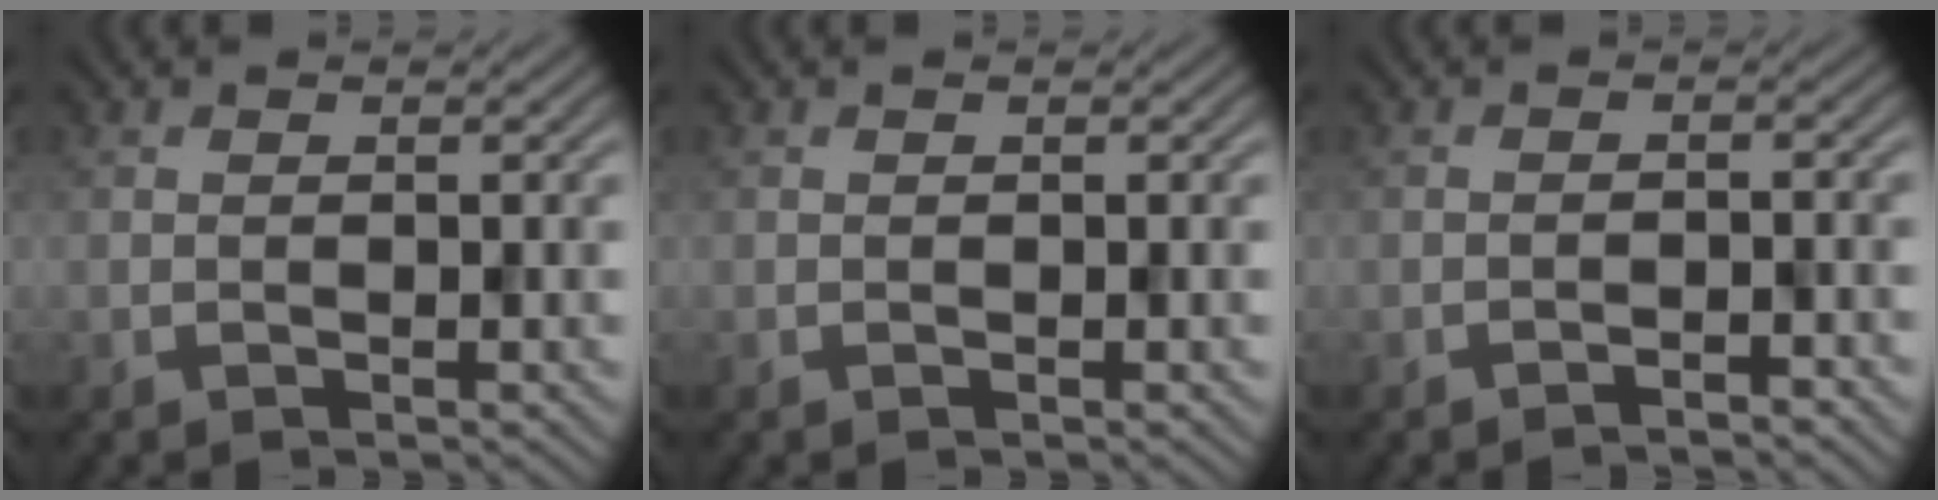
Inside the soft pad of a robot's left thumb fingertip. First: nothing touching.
{"total": 0.0}
{"total": 1.5, "force": [-1.3, 0.1, 0.6], "torque": [-0.005, 0.004, -0.024]}